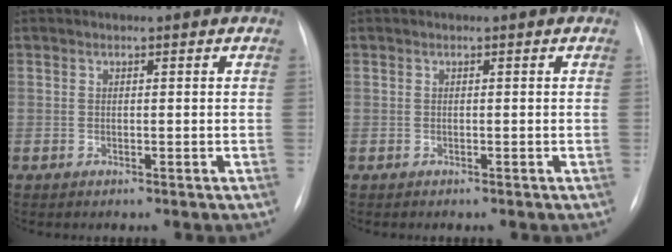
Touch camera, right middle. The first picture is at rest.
{"total": 0.0}